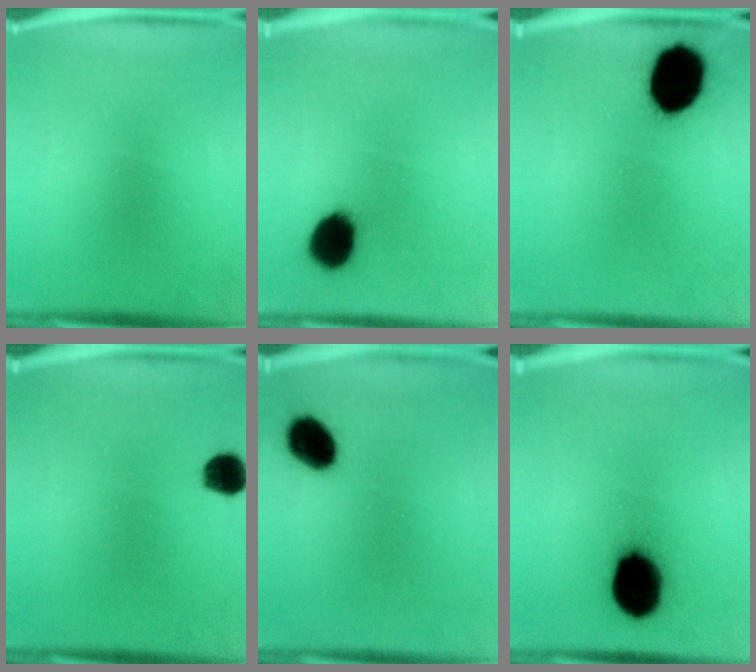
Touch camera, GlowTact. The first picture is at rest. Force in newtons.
{"total": 10.6}
{"total": 16.1}
{"total": 5.1}
{"total": 8.6}
{"total": 13.8}